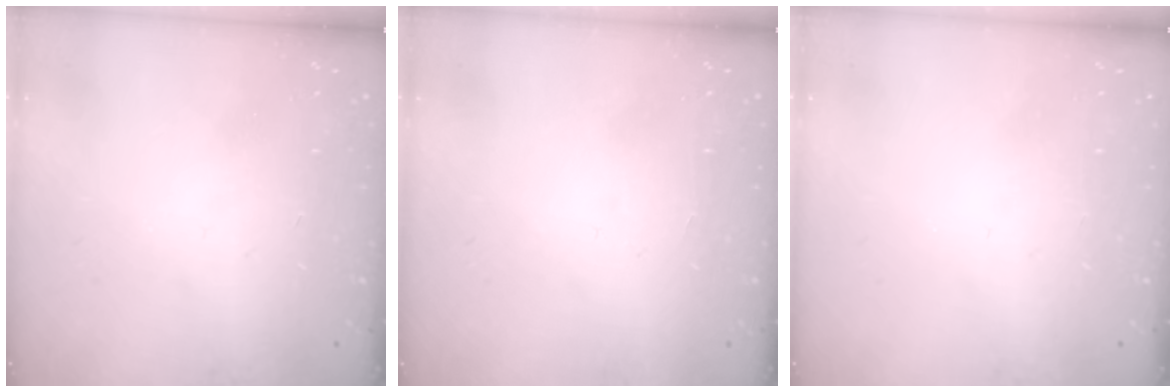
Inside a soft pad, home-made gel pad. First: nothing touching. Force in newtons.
{"total": 1.7, "press": 1.7, "slide": 0.1}
{"total": 0.0}